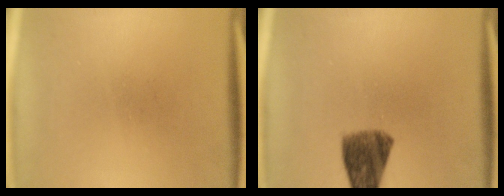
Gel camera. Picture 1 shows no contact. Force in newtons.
{"total": 8.1}